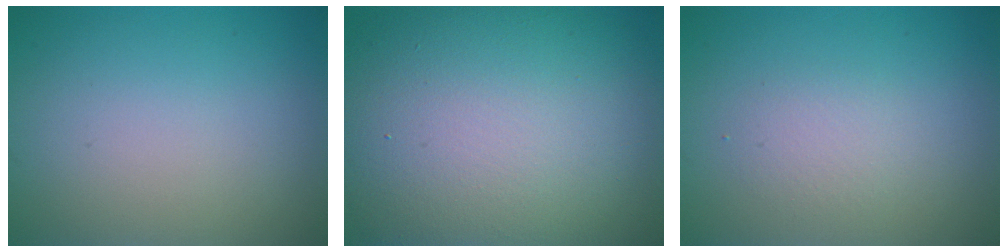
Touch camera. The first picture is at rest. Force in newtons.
{"total": 17.2, "press": 17.2, "slide": 0.5}
{"total": 1.7, "press": 1.7, "slide": 0.1}